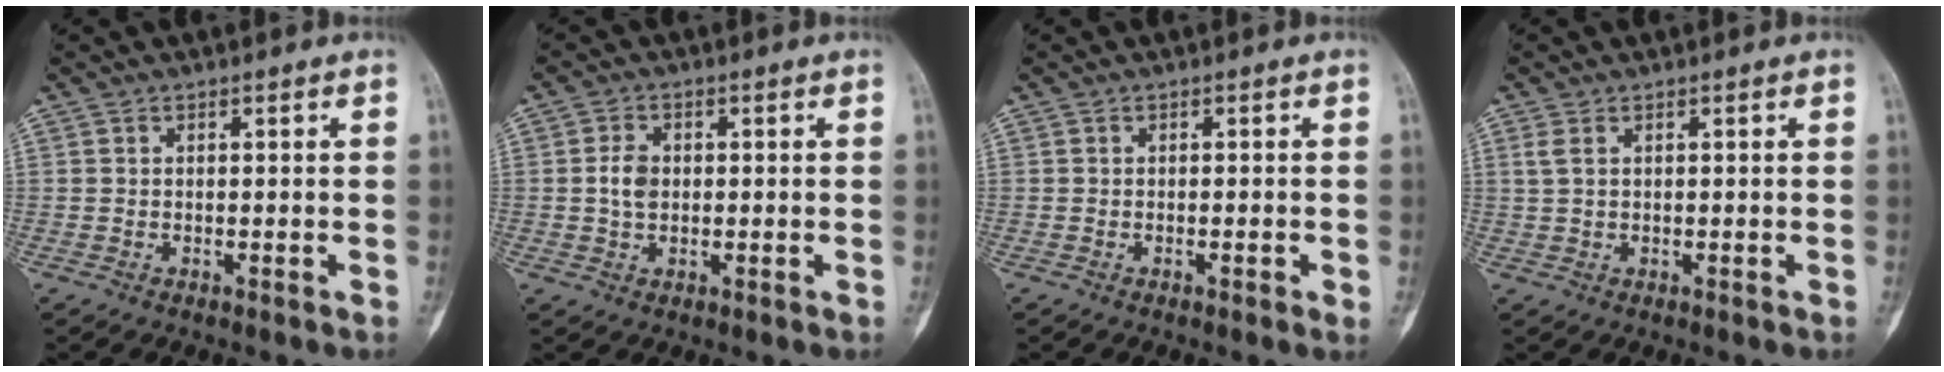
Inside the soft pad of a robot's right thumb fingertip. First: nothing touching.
{"total": 3.9, "force": [0.2, 2.7, 2.8], "torque": [-0.048, 0.004, 0.002]}
{"total": 1.5, "force": [-0.4, 0.3, 1.4], "torque": [-0.021, -0.002, -0.007]}
{"total": 1.9, "force": [0.8, 0.9, 1.4], "torque": [-0.036, 0.008, 0.022]}